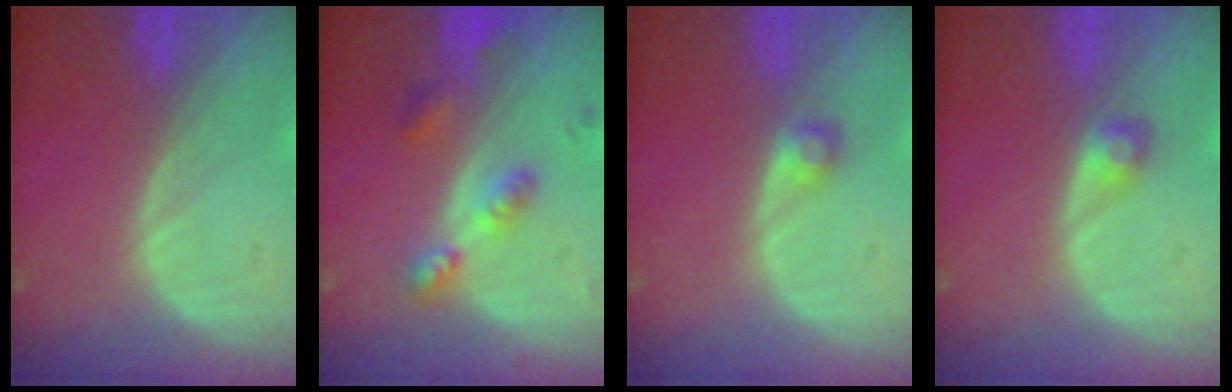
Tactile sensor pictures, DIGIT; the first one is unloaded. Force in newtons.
{"total": 5.1, "press": 5.1, "slide": 0.4}
{"total": 1.8, "press": 1.7, "slide": 0.3}
{"total": 1.9, "press": 1.8, "slide": 0.2}